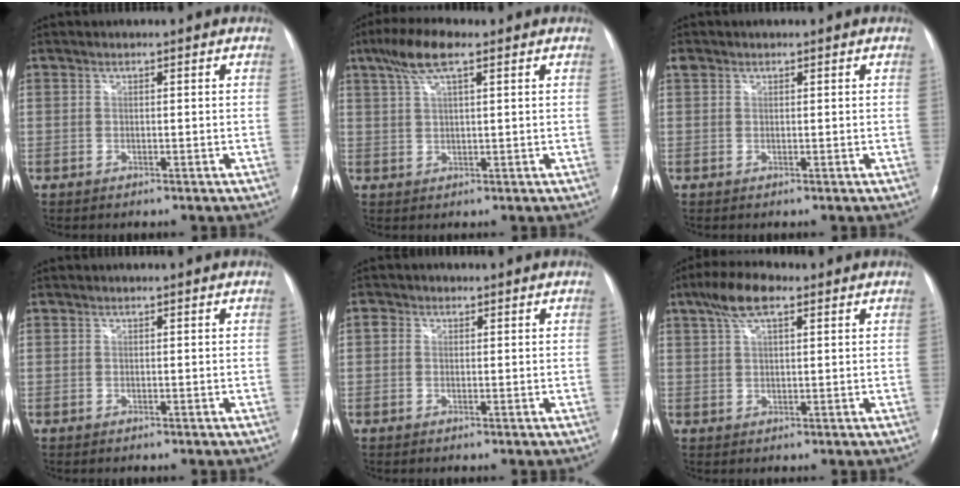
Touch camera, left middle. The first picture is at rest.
{"total": 6.5, "force": [3.8, 1.2, 5.1], "torque": [-0.112, 0.019, 0.073]}
{"total": 1.0, "force": [0.7, 0.7, 0.2], "torque": [-0.009, 0.014, 0.015]}
{"total": 0.0}
{"total": 1.4, "force": [0.4, 1.2, 0.5], "torque": [-0.011, 0.008, 0.005]}
{"total": 6.4, "force": [3.8, 1.8, 4.9], "torque": [-0.105, 0.022, 0.070]}